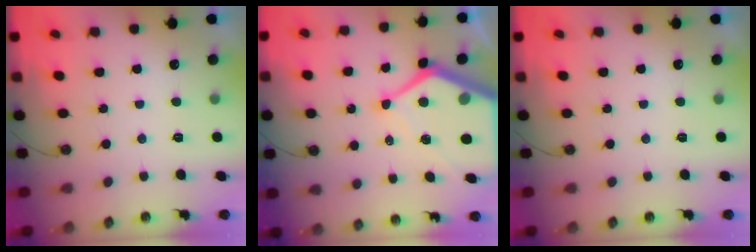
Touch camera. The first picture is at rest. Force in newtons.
{"total": 19.4, "press": 19.3, "slide": 2.0}
{"total": 0.0}